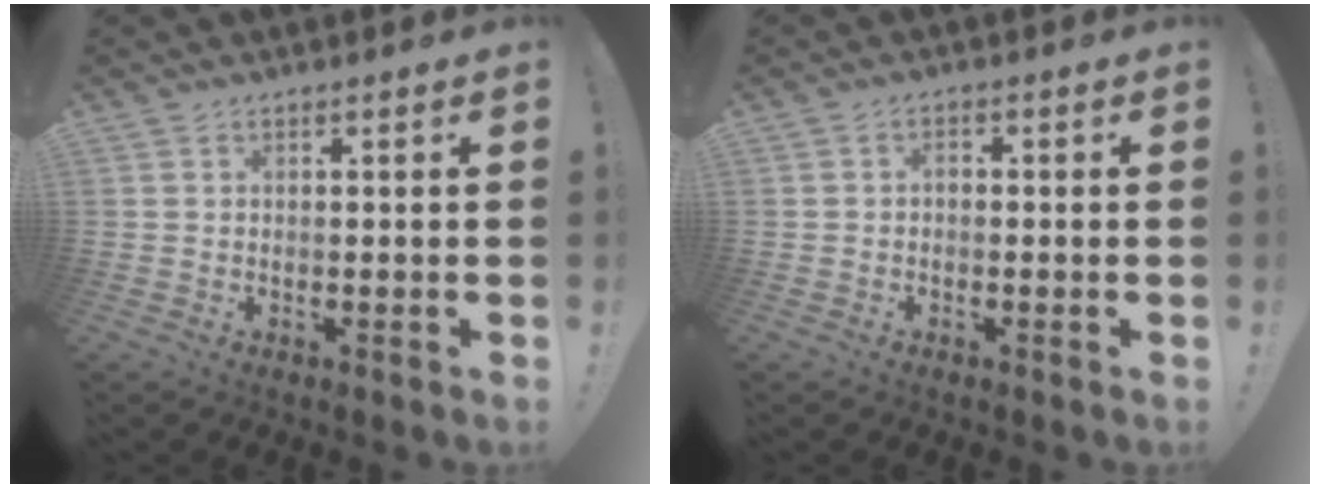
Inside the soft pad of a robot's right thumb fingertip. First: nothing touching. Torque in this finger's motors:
{"motor_torque": [0.21, -0.07, -0.06, -0.05, -0.01]}